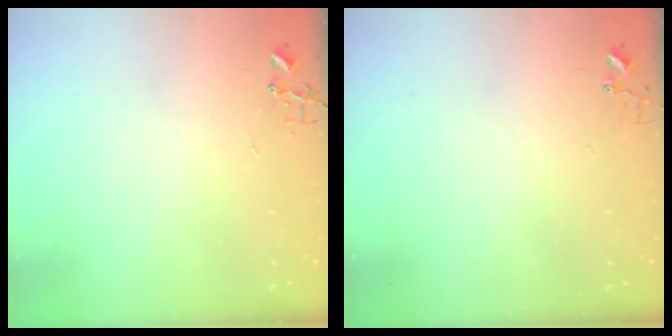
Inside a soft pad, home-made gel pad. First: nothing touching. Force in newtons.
{"total": 3.4, "press": 3.4, "slide": 0.3}